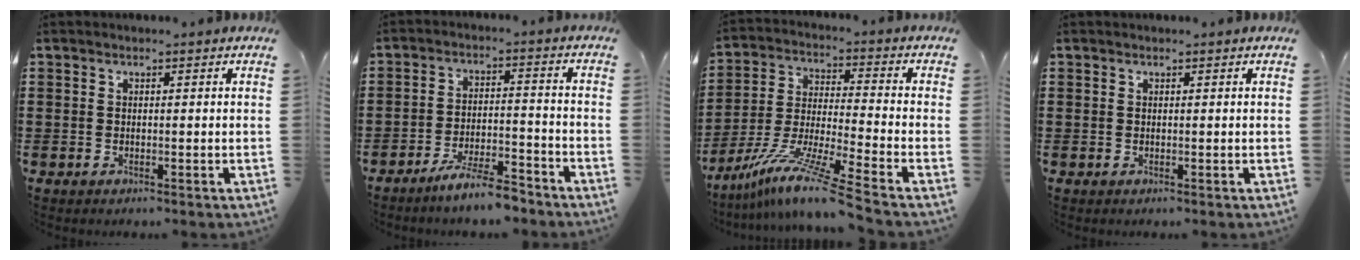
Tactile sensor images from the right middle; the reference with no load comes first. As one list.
[{"total": 6.6, "force": [-5.8, 0.2, 3.2], "torque": [-0.064, -0.005, -0.108]}, {"total": 10.6, "force": [-8.5, -0.7, 6.4], "torque": [-0.135, -0.010, -0.175]}, {"total": 0.0}]